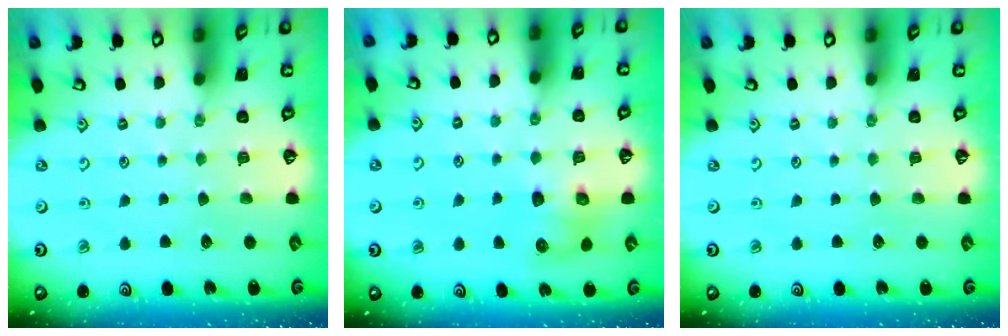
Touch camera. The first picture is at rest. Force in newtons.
{"total": 7.6, "press": 7.5, "slide": 1.0}
{"total": 0.0}